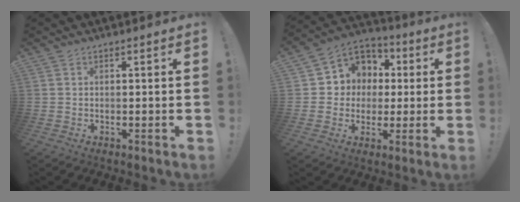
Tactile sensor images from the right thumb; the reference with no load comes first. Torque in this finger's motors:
{"motor_torque": [0.20, -0.03, 0.02, -0.20, 0.10]}